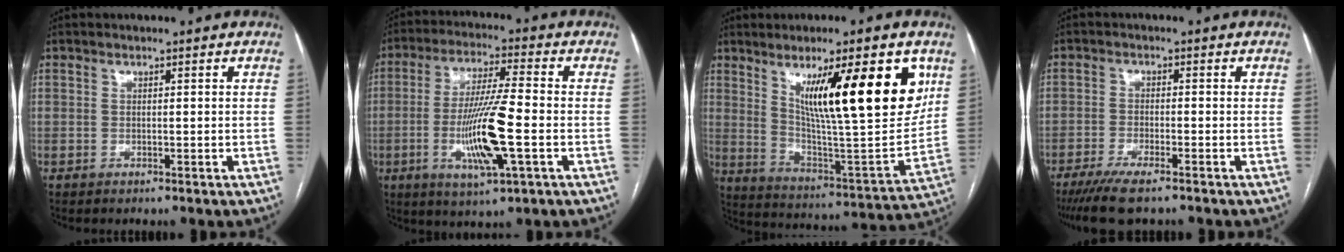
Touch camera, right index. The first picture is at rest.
{"total": 12.8, "force": [-3.1, 0.8, 12.4], "torque": [-0.240, -0.012, -0.059]}
{"total": 21.6, "force": [9.3, 2.7, 19.4], "torque": [-0.281, -0.017, 0.149]}
{"total": 7.3, "force": [-5.6, 1.0, 4.6], "torque": [-0.075, -0.017, -0.090]}